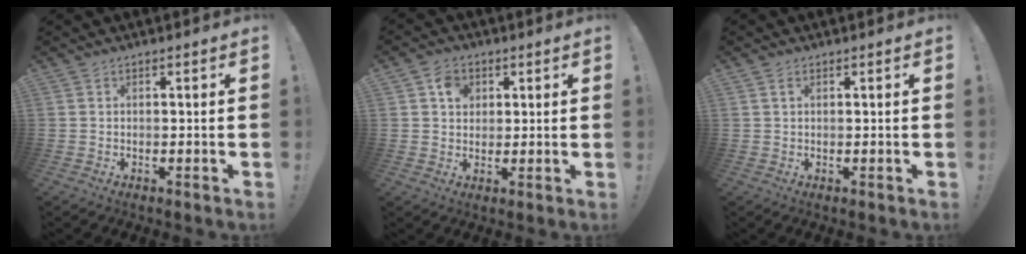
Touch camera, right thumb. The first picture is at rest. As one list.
[{"total": 5.8, "force": [2.2, 4.8, 2.3], "torque": [-0.035, 0.000, 0.039]}, {"total": 1.3, "force": [0.7, 0.7, 0.9], "torque": [-0.014, 0.000, 0.012]}]